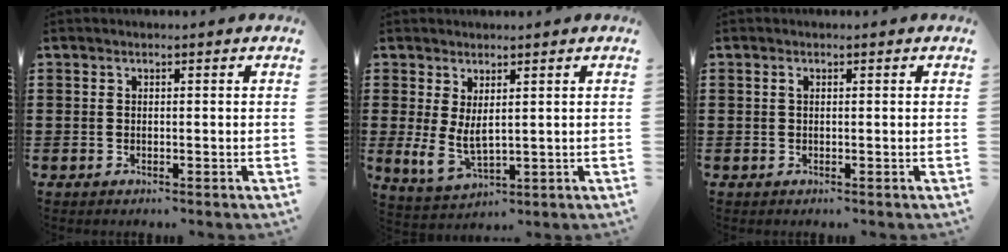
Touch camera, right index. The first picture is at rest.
{"total": 5.4, "force": [1.0, 2.7, 4.6], "torque": [-0.116, -0.009, 0.015]}
{"total": 0.6, "force": [0.2, 0.3, 0.5], "torque": [-0.011, 0.000, 0.003]}